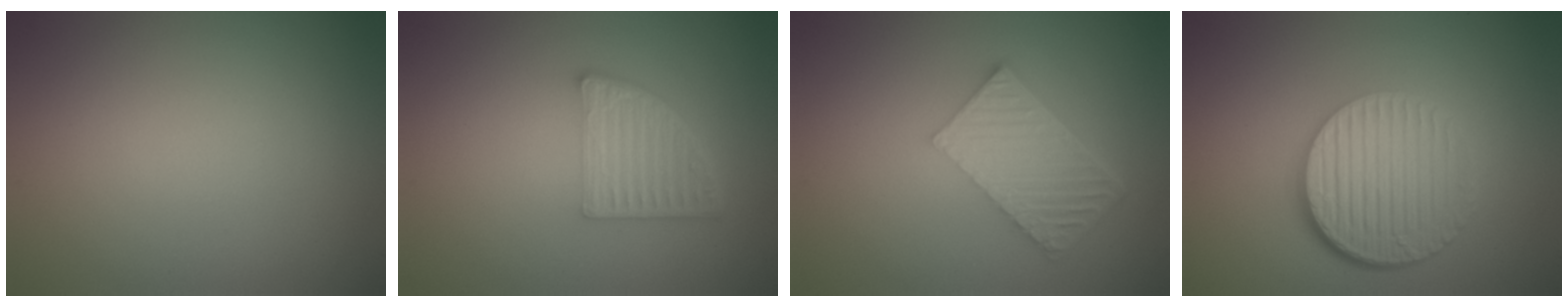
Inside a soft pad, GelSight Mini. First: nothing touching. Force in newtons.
{"total": 4.7, "press": 3.3, "slide": 3.3}
{"total": 6.1, "press": 4.2, "slide": 4.4}
{"total": 6.6, "press": 4.4, "slide": 5.0}